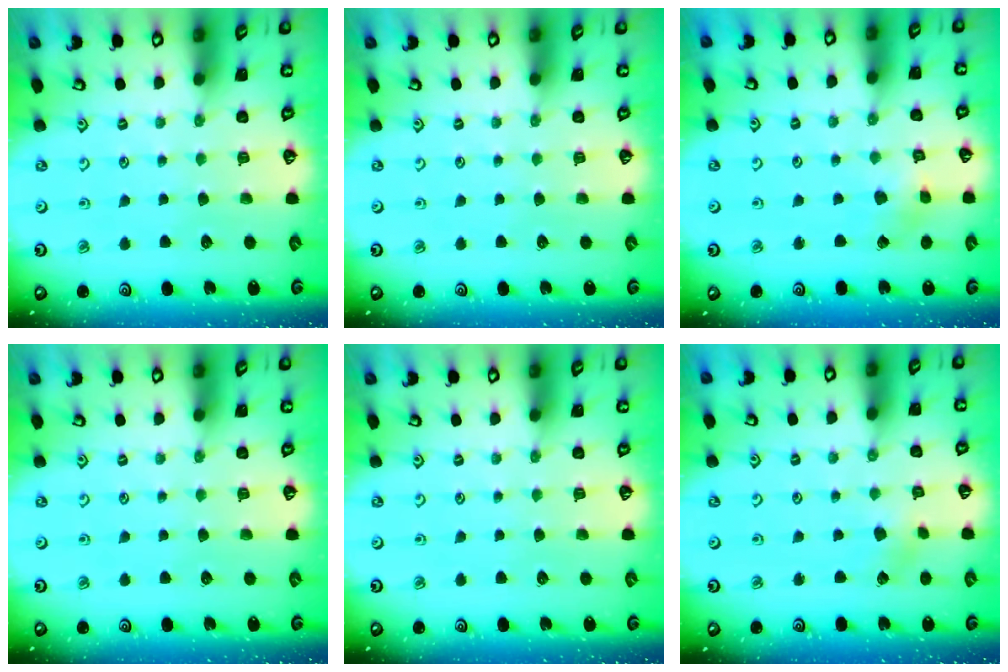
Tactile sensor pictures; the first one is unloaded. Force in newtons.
{"total": 0.0}
{"total": 2.3, "press": 2.3, "slide": 0.4}
{"total": 0.0}
{"total": 0.0}
{"total": 2.2, "press": 2.2, "slide": 0.3}